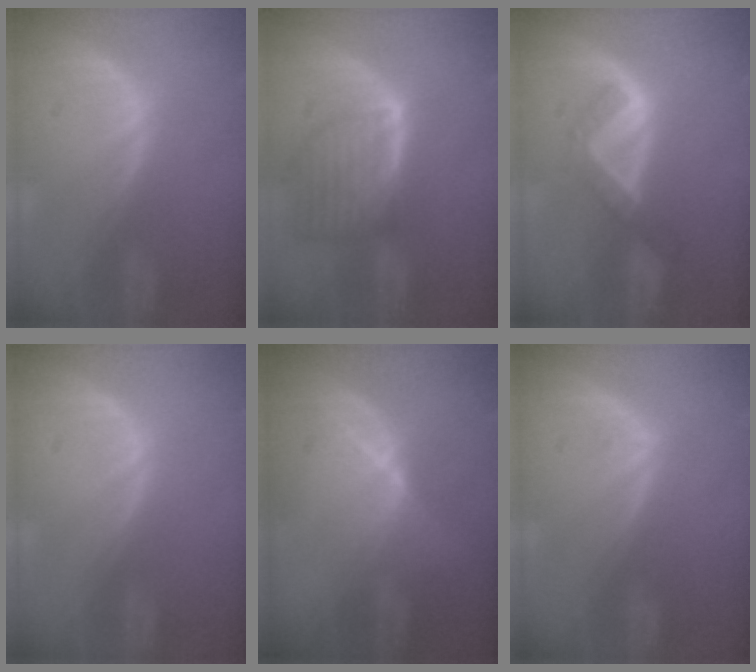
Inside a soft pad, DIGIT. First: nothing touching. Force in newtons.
{"total": 8.1, "press": 7.3, "slide": 3.4}
{"total": 5.1, "press": 4.4, "slide": 2.6}
{"total": 0.0}
{"total": 6.2, "press": 5.7, "slide": 2.6}
{"total": 0.9, "press": 0.8, "slide": 0.2}